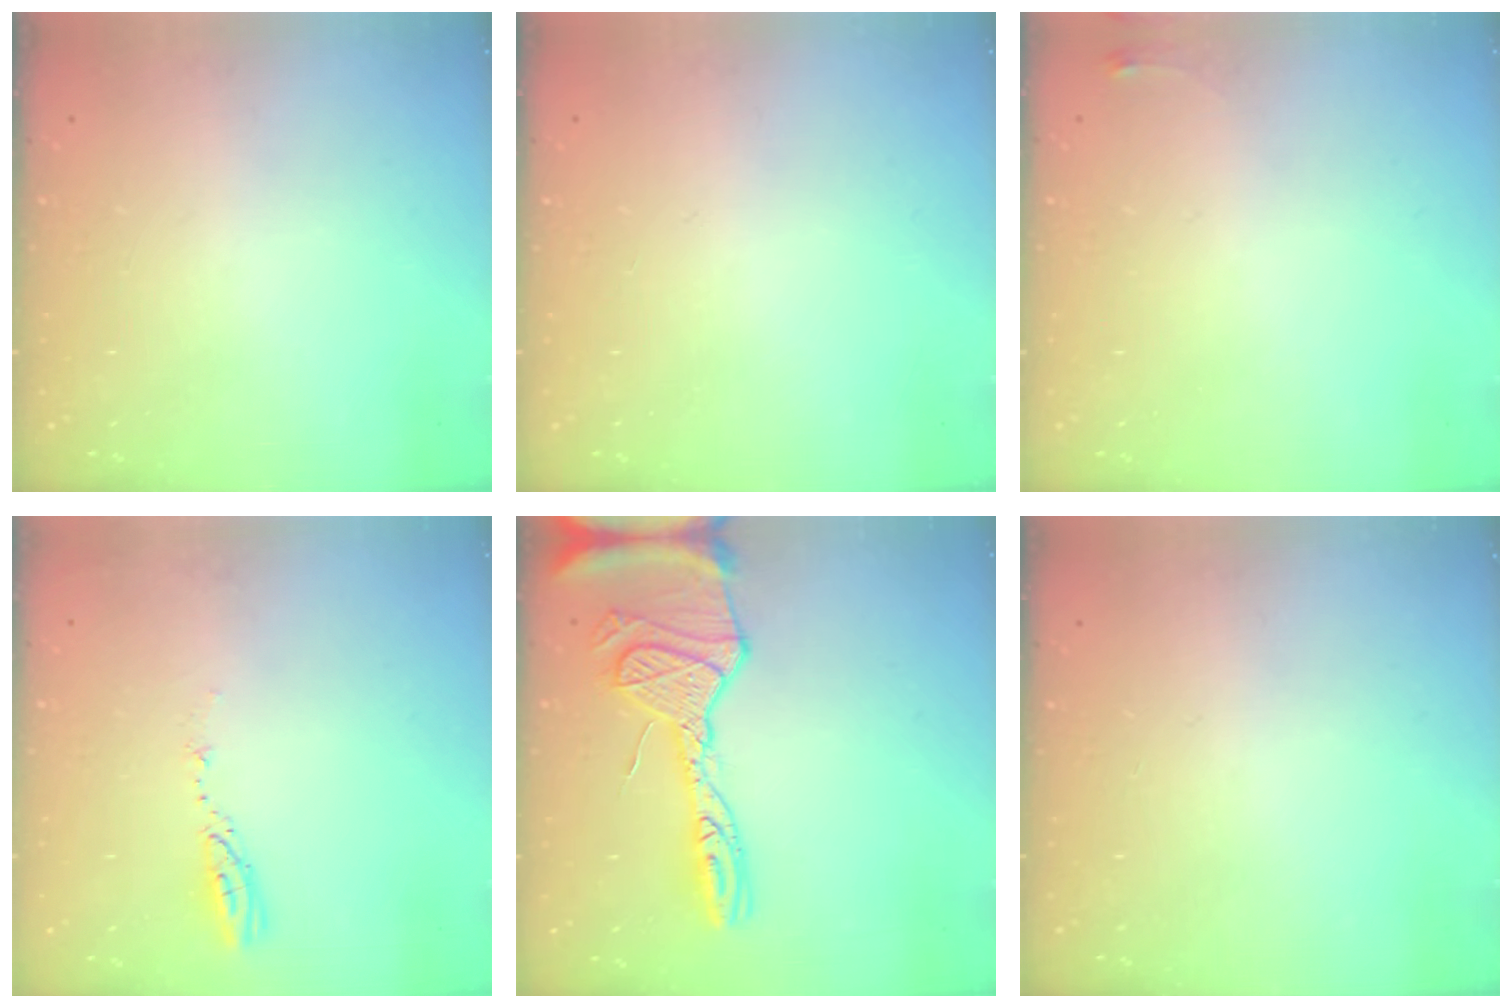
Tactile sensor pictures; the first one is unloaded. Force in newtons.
{"total": 0.0}
{"total": 3.6, "press": 3.5, "slide": 0.6}
{"total": 3.6, "press": 3.6, "slide": 0.3}
{"total": 17.8, "press": 17.7, "slide": 1.7}
{"total": 0.0}